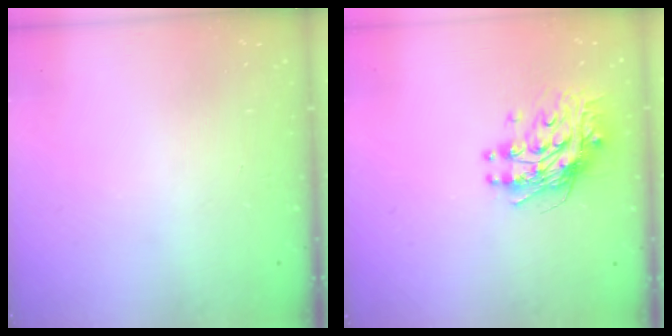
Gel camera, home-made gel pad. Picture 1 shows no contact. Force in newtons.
{"total": 10.1, "press": 10.1, "slide": 0.8}